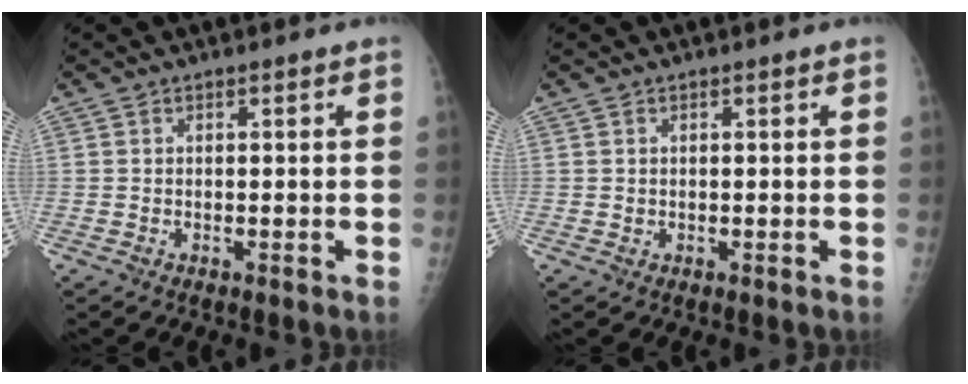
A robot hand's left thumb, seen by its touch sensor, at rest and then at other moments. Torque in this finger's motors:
{"motor_torque": [-0.19, 0.04, 0.02, -0.13, -0.01]}